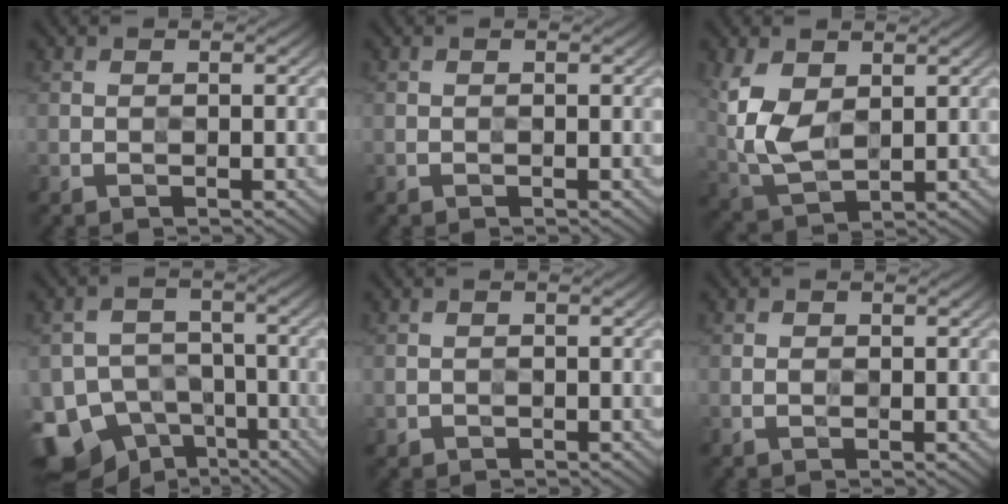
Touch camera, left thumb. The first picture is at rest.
{"total": 0.0}
{"total": 8.8, "force": [2.4, 5.5, 6.4], "torque": [-0.181, -0.001, 0.047]}
{"total": 12.2, "force": [-7.4, 8.6, 4.6], "torque": [-0.103, -0.031, -0.117]}
{"total": 0.8, "force": [-0.4, 0.7, 0.0], "torque": [0.002, -0.004, -0.008]}
{"total": 0.8, "force": [0.0, 0.6, 0.4], "torque": [-0.008, 0.000, 0.000]}